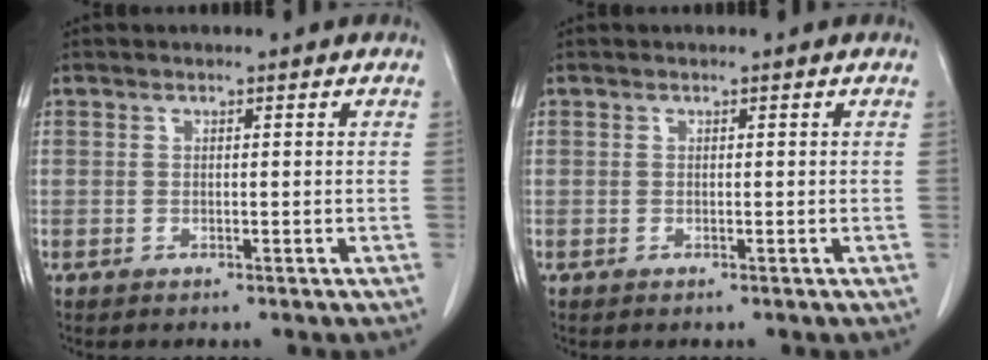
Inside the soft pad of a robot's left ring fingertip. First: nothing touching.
{"total": 0.0}